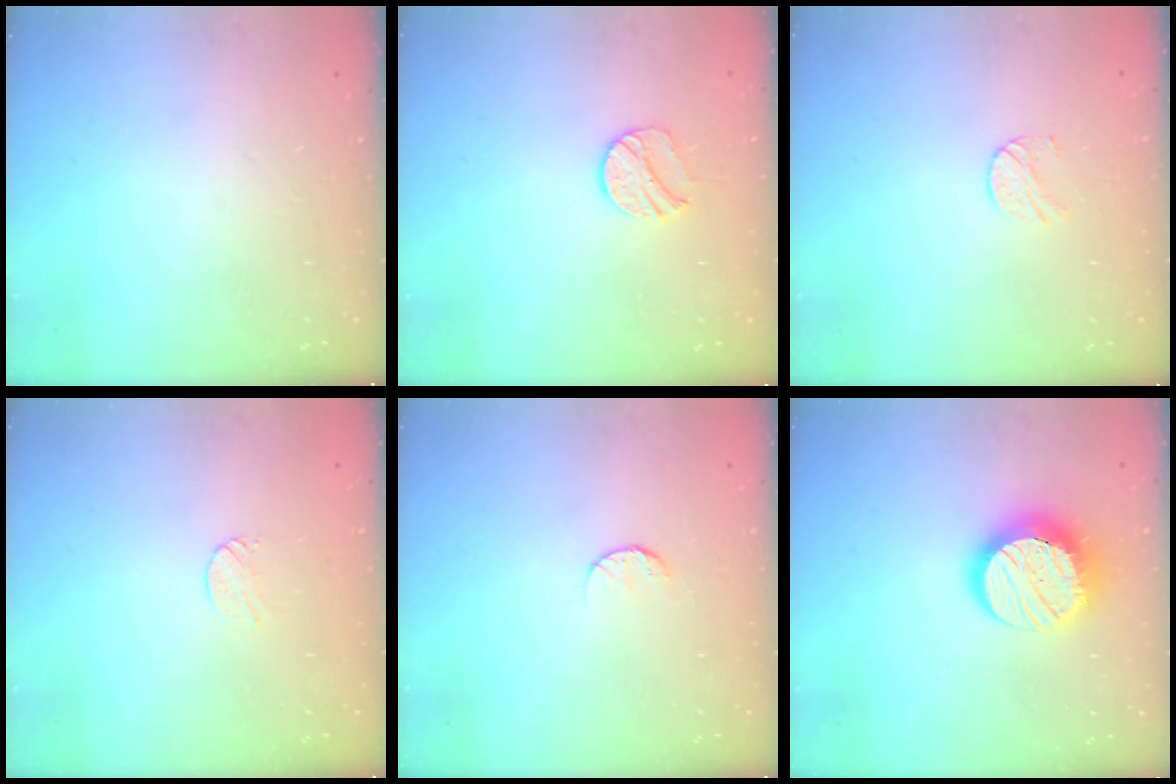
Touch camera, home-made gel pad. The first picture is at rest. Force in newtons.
{"total": 8.7, "press": 8.7, "slide": 0.2}
{"total": 5.3, "press": 5.3, "slide": 0.5}
{"total": 5.4, "press": 5.3, "slide": 0.5}
{"total": 6.0, "press": 6.0, "slide": 0.6}
{"total": 15.2, "press": 15.1, "slide": 0.8}